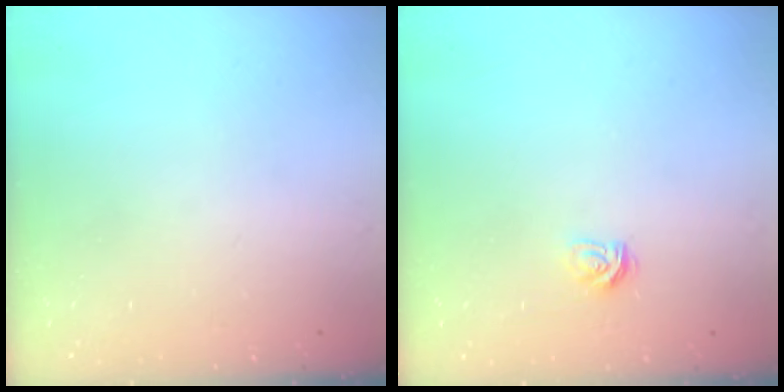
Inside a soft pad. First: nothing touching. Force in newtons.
{"total": 3.4, "press": 3.4, "slide": 0.3}